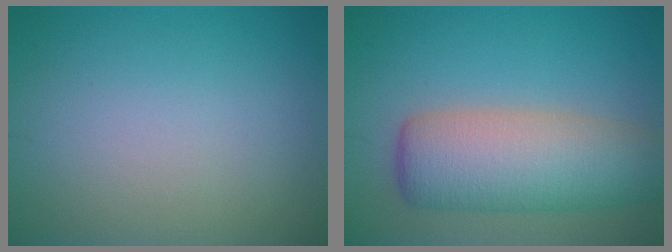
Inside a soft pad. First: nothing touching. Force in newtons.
{"total": 8.1, "press": 8.1, "slide": 0.4}